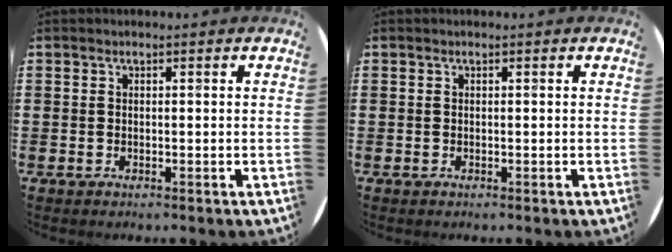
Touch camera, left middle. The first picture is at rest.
{"total": 0.0}